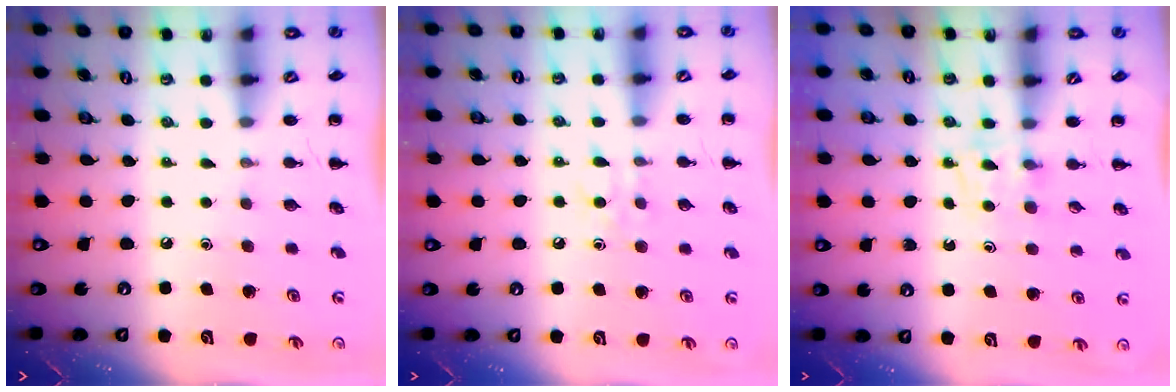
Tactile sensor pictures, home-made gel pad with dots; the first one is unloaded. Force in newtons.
{"total": 4.6, "press": 4.5, "slide": 1.1}
{"total": 4.3, "press": 4.0, "slide": 1.6}